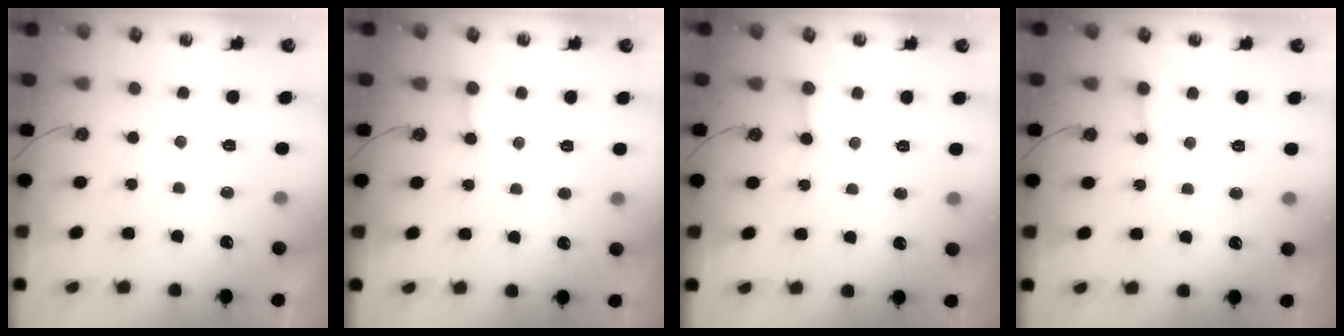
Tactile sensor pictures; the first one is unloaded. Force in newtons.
{"total": 2.4, "press": 2.4, "slide": 0.1}
{"total": 2.4, "press": 2.4, "slide": 0.4}
{"total": 2.5, "press": 2.4, "slide": 0.5}